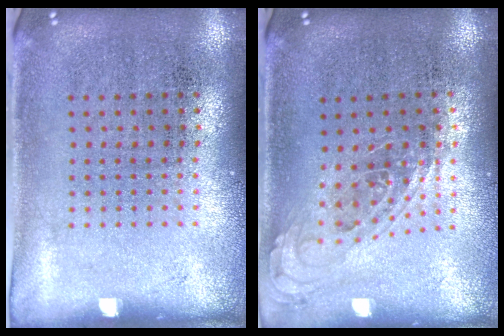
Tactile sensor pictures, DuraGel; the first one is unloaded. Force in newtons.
{"total": 0.7, "press": 0.7, "slide": 0.2}